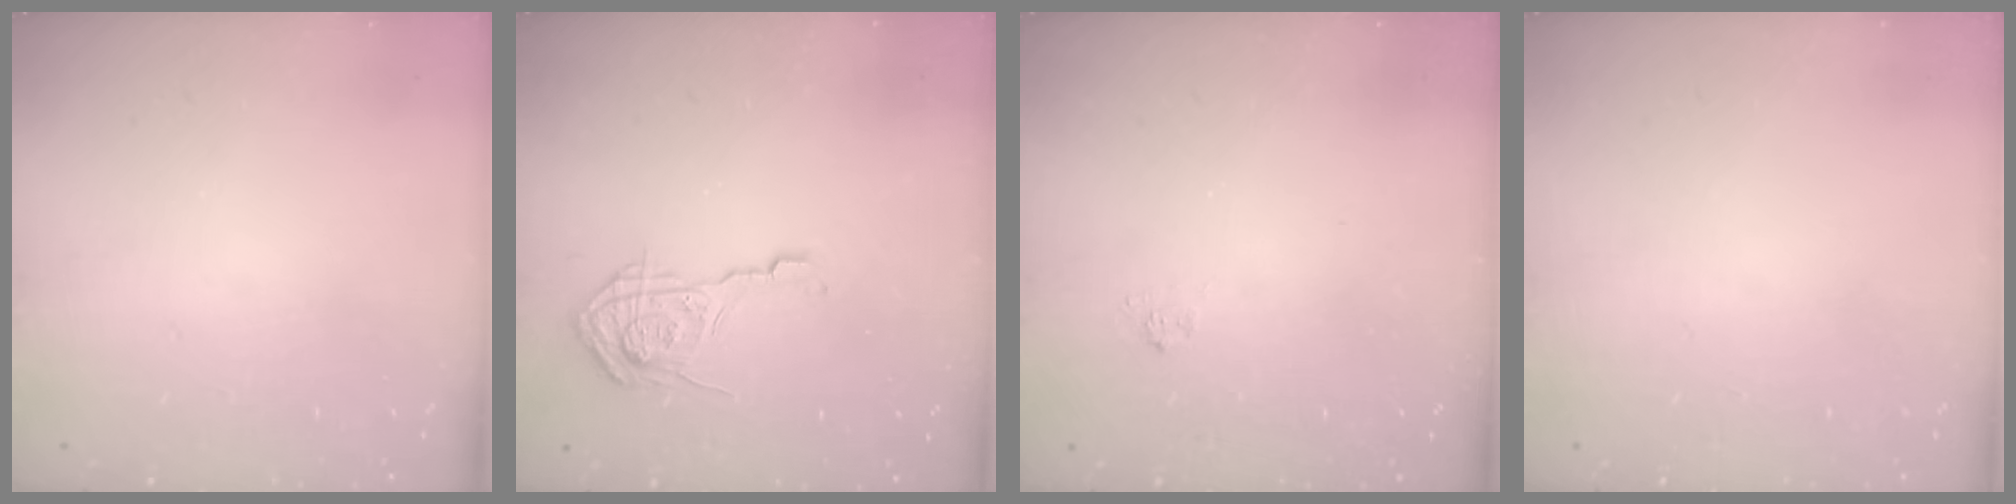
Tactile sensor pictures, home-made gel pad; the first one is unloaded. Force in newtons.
{"total": 11.4, "press": 11.4, "slide": 0.6}
{"total": 2.2, "press": 2.1, "slide": 0.9}
{"total": 0.0}